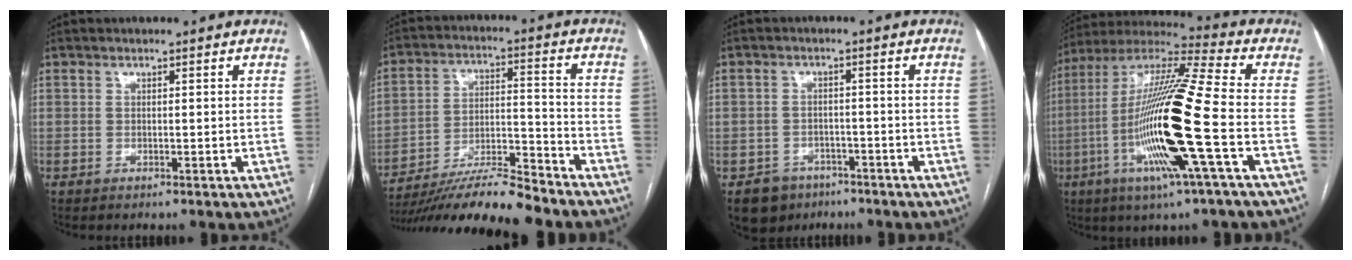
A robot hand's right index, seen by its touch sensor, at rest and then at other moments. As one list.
[{"total": 15.0, "force": [-13.4, 0.9, 6.8], "torque": [-0.119, 0.000, -0.234]}, {"total": 5.5, "force": [-3.5, 4.2, 0.7], "torque": [-0.008, 0.008, -0.049]}, {"total": 20.5, "force": [-5.3, -0.1, 19.8], "torque": [-0.411, -0.020, -0.113]}]